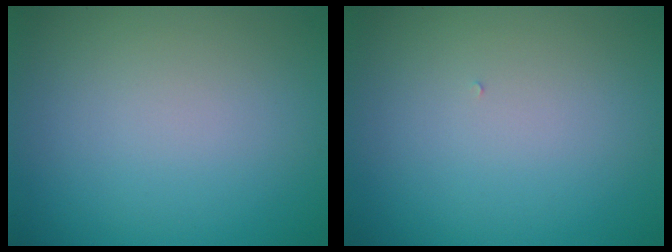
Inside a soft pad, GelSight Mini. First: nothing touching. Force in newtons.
{"total": 0.0}